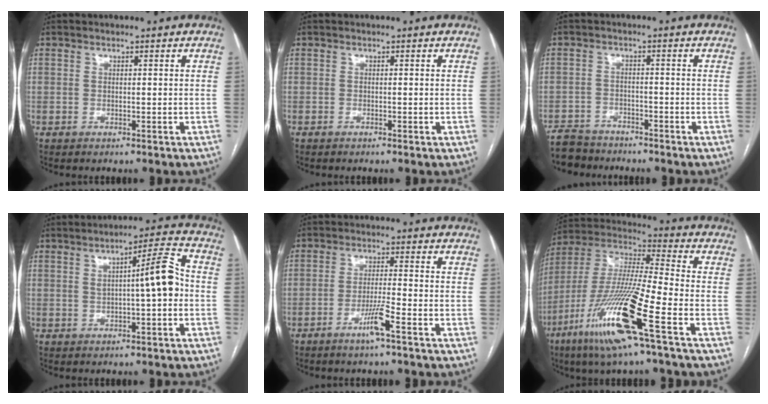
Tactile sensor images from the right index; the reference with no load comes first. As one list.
[{"total": 0.0}, {"total": 5.8, "force": [-5.4, 2.2, 0.5], "torque": [-0.008, -0.009, -0.098]}, {"total": 7.4, "force": [0.1, 0.8, 7.4], "torque": [-0.110, 0.019, -0.001]}, {"total": 4.8, "force": [-2.8, -0.6, 3.9], "torque": [-0.074, -0.008, -0.056]}, {"total": 19.1, "force": [-9.0, 0.4, 16.9], "torque": [-0.369, -0.043, -0.179]}]